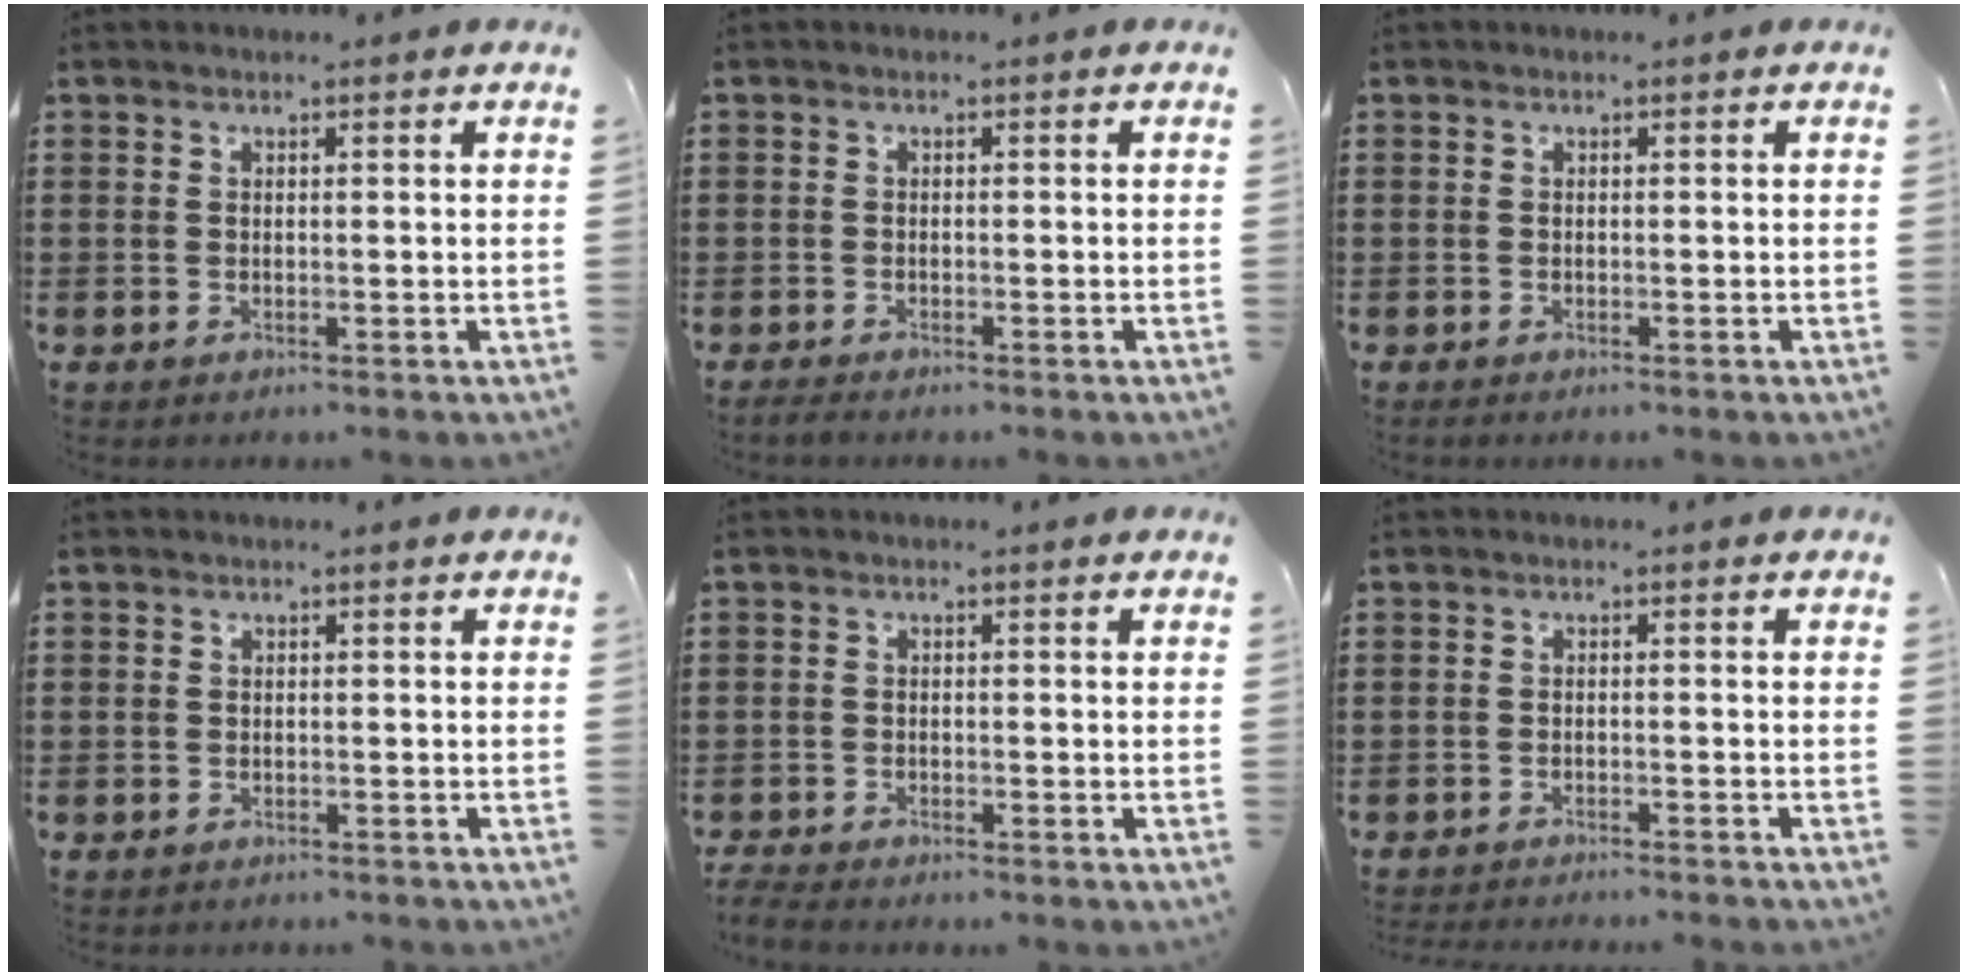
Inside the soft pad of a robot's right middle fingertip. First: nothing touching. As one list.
[{"total": 0.8, "force": [-0.7, 0.1, 0.3], "torque": [-0.008, -0.006, -0.013]}, {"total": 0.0}, {"total": 0.9, "force": [-0.8, 0.4, -0.1], "torque": [0.002, 0.003, -0.019]}, {"total": 1.9, "force": [-1.9, 0.1, 0.2], "torque": [-0.014, -0.003, -0.042]}, {"total": 1.6, "force": [-1.6, -0.2, 0.1], "torque": [-0.003, 0.004, -0.033]}]